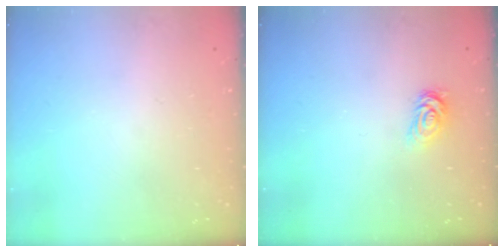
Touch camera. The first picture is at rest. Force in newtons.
{"total": 2.7, "press": 2.7, "slide": 0.4}